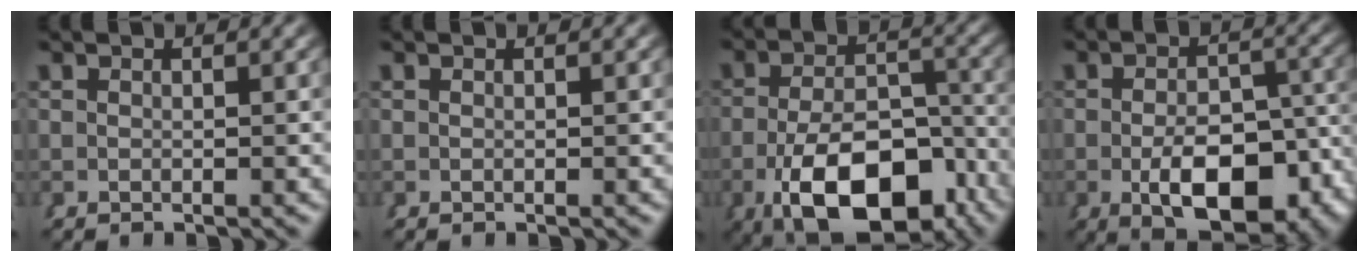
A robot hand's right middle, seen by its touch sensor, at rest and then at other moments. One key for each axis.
{"total": 0.0}
{"total": 12.1, "fx": -6.2, "fy": 5.8, "fz": 8.6, "tx": -0.144, "ty": -0.043, "tz": -0.071}
{"total": 9.8, "fx": -4.5, "fy": 4.3, "fz": 7.6, "tx": -0.112, "ty": -0.031, "tz": -0.052}